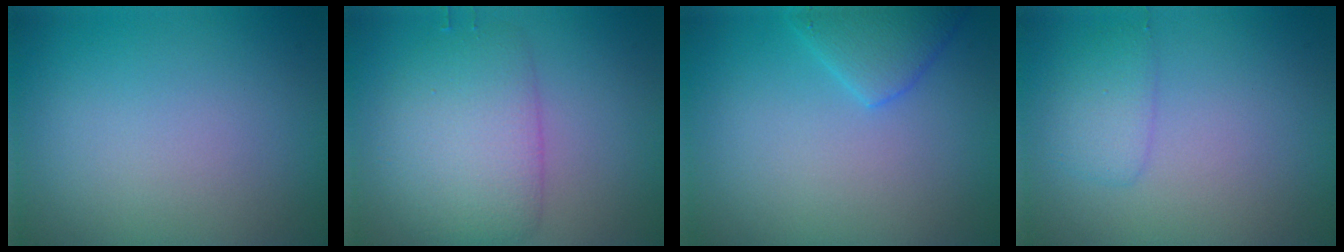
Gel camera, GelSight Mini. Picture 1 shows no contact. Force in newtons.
{"total": 4.7, "press": 4.7, "slide": 0.2}
{"total": 2.9, "press": 2.9, "slide": 0.2}
{"total": 1.7, "press": 1.7, "slide": 0.1}